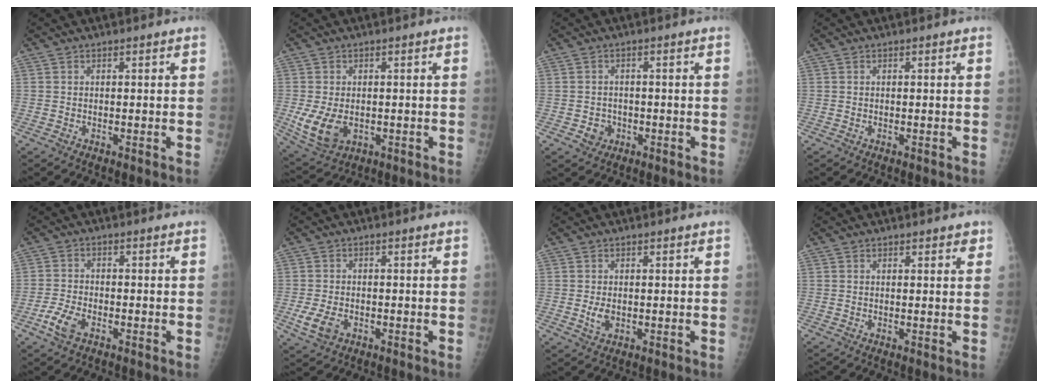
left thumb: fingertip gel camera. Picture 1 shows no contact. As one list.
[{"total": 8.2, "force": [-1.3, 5.6, 5.9], "torque": [-0.113, -0.009, -0.009]}, {"total": 2.9, "force": [-1.0, 2.6, 0.8], "torque": [0.001, 0.007, -0.011]}, {"total": 0.0}, {"total": 4.7, "force": [-2.4, 2.5, 3.2], "torque": [-0.071, 0.007, -0.049]}, {"total": 4.7, "force": [-1.5, 3.2, 3.1], "torque": [-0.064, -0.002, -0.024]}, {"total": 2.7, "force": [-0.1, 1.7, 2.0], "torque": [-0.036, -0.005, 0.003]}, {"total": 1.5, "force": [1.1, 0.9, 0.5], "torque": [0.010, -0.005, 0.010]}]